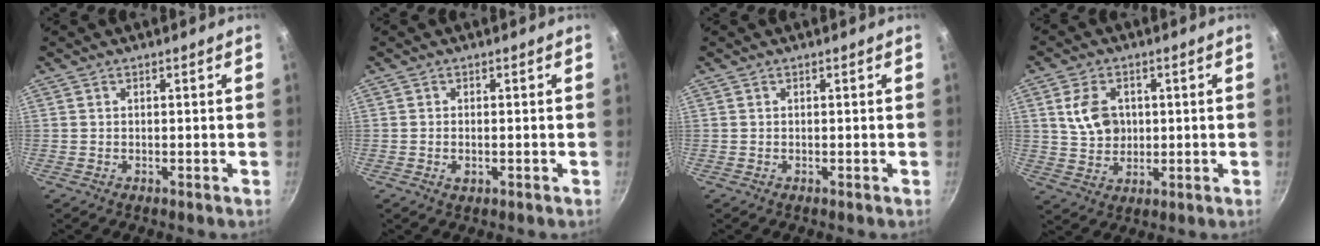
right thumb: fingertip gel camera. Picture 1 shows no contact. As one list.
[{"total": 1.7, "force": [-0.4, 1.0, 1.3], "torque": [-0.025, 0.000, -0.007]}, {"total": 0.0}, {"total": 8.3, "force": [1.7, 6.3, 5.1], "torque": [-0.076, -0.004, 0.033]}]